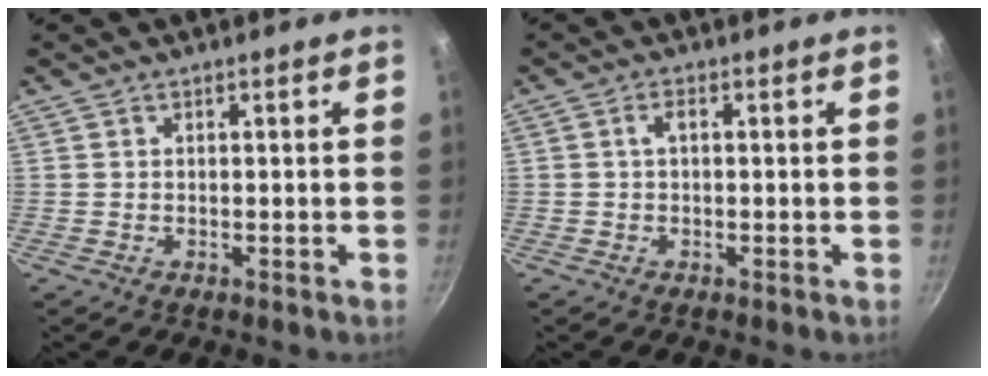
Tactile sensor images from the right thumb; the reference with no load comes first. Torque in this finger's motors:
{"motor_torque": [-0.34, 0.21, 0.34, 0.52, -0.01]}